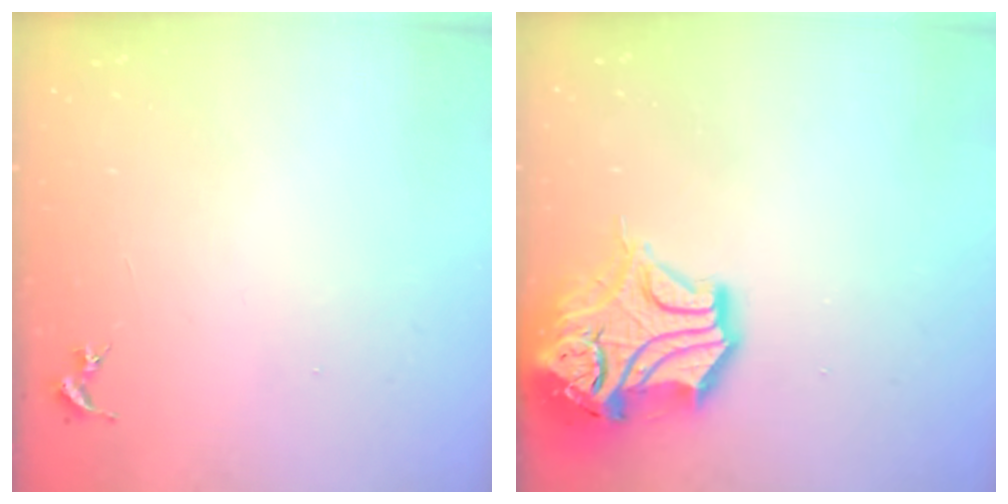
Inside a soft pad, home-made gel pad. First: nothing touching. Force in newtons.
{"total": 17.4, "press": 17.2, "slide": 2.6}